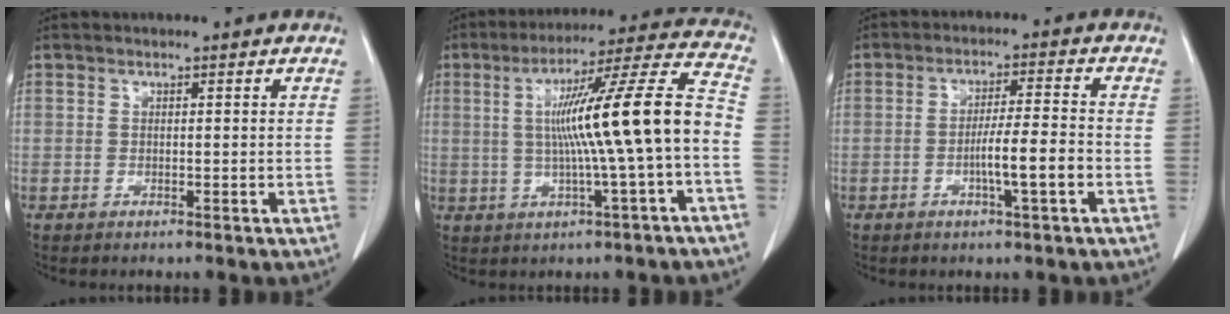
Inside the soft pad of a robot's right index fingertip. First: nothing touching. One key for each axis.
{"total": 15.7, "fx": -1.2, "fy": -0.7, "fz": 15.7, "tx": -0.244, "ty": 0.020, "tz": -0.021}
{"total": 6.4, "fx": -2.1, "fy": -0.1, "fz": 6.0, "tx": -0.105, "ty": 0.000, "tz": -0.037}